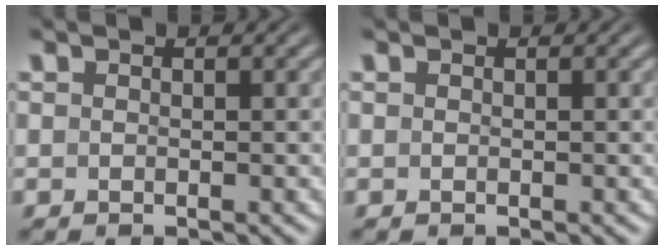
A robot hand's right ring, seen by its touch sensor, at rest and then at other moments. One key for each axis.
{"total": 0.0}